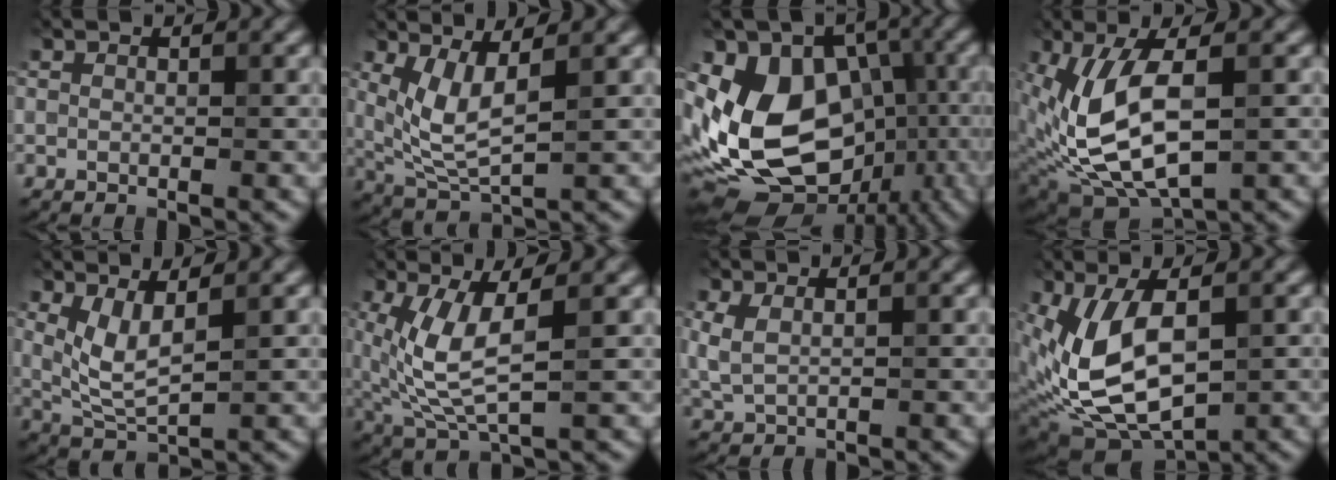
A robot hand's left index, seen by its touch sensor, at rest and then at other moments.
{"total": 3.8, "force": [0.9, 1.2, 3.5], "torque": [-0.088, -0.009, 0.038]}
{"total": 14.3, "force": [-2.7, 10.7, 9.1], "torque": [-0.162, -0.004, -0.031]}
{"total": 8.8, "force": [0.4, 3.6, 8.0], "torque": [-0.184, -0.001, 0.021]}
{"total": 3.0, "force": [0.9, 0.8, 2.7], "torque": [-0.069, -0.007, 0.034]}
{"total": 5.8, "force": [0.7, 1.8, 5.4], "torque": [-0.142, -0.012, 0.035]}
{"total": 1.6, "force": [0.5, 0.7, 1.4], "torque": [-0.042, 0.002, 0.023]}
{"total": 8.1, "force": [0.1, 4.2, 6.9], "torque": [-0.165, -0.010, 0.018]}